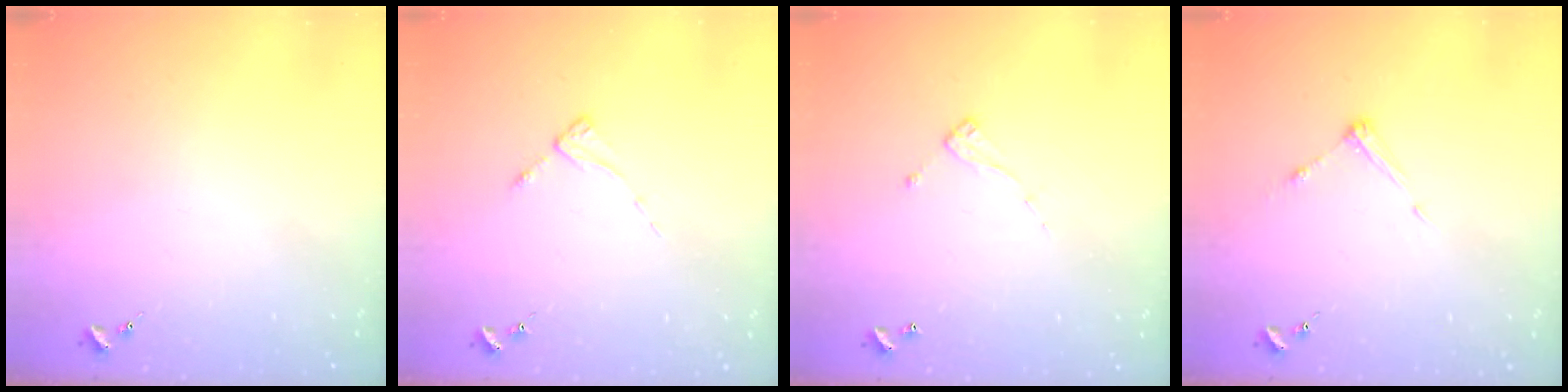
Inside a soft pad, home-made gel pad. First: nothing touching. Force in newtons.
{"total": 2.2, "press": 2.2, "slide": 0.4}
{"total": 5.0, "press": 5.0, "slide": 0.4}
{"total": 5.3, "press": 5.2, "slide": 0.2}